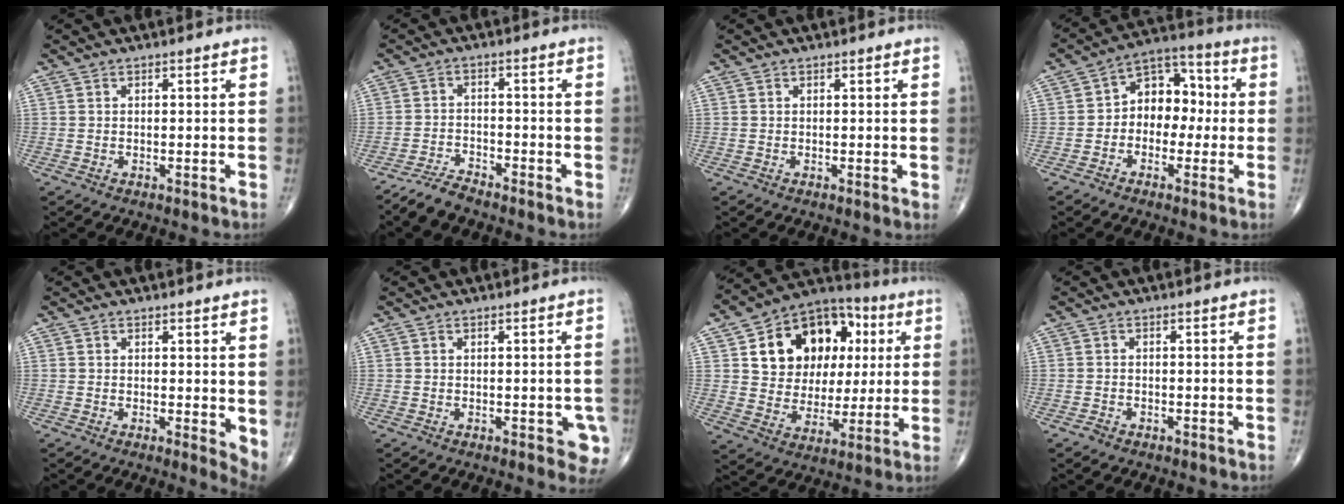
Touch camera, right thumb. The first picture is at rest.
{"total": 4.3, "force": [-3.9, 0.9, 1.4], "torque": [-0.031, 0.006, -0.081]}
{"total": 0.6, "force": [0.2, 0.2, 0.5], "torque": [-0.008, -0.002, 0.002]}
{"total": 10.5, "force": [-0.3, 7.7, 7.2], "torque": [-0.065, 0.042, -0.019]}
{"total": 3.6, "force": [0.8, 1.5, 3.2], "torque": [-0.040, -0.012, 0.010]}
{"total": 4.5, "force": [-1.3, 2.0, 3.8], "torque": [-0.012, -0.001, -0.015]}
{"total": 19.8, "force": [5.5, 14.7, 12.0], "torque": [-0.137, 0.011, 0.093]}
{"total": 1.1, "force": [-0.8, 0.7, 0.3], "torque": [-0.006, 0.002, -0.017]}